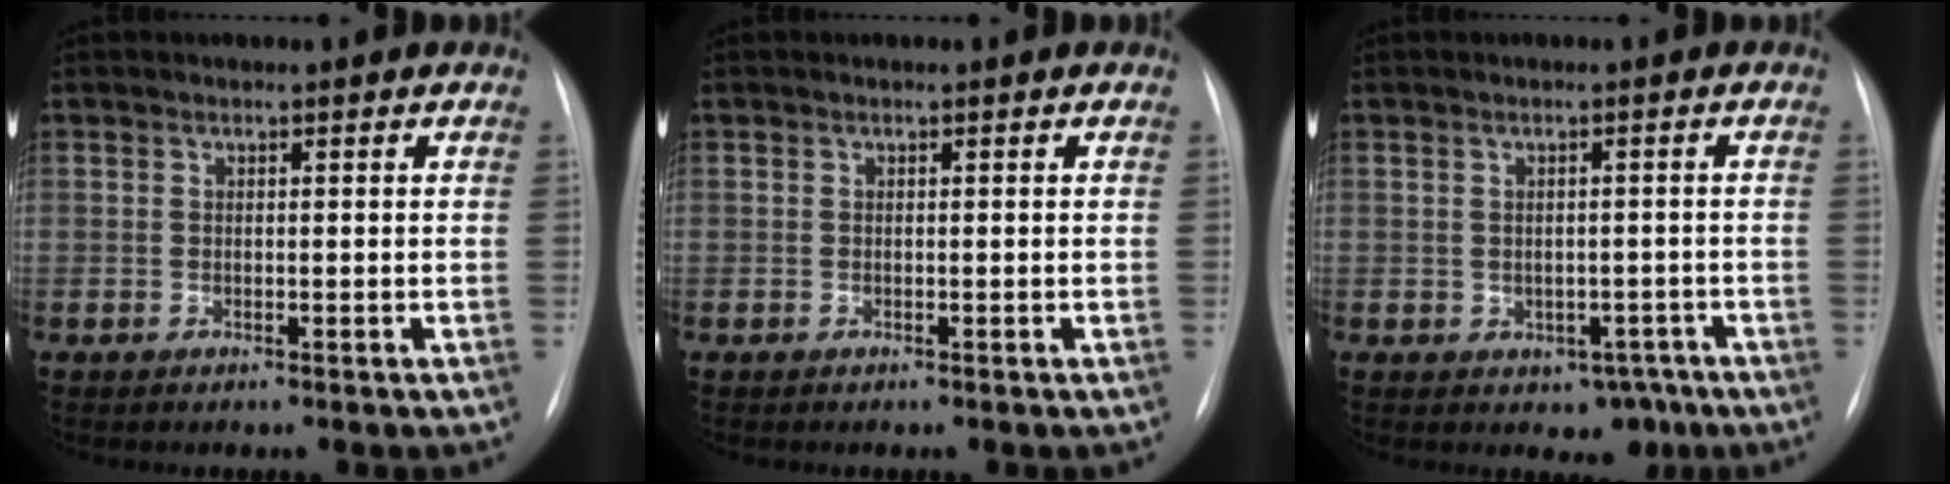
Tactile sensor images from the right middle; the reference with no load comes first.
{"total": 0.0}
{"total": 4.0, "force": [-1.8, 3.2, 1.7], "torque": [-0.012, 0.013, -0.011]}